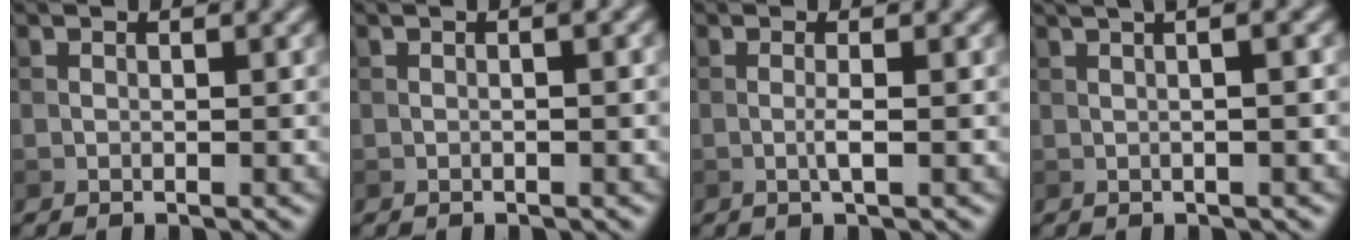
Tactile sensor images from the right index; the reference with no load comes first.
{"total": 1.1, "force": [0.1, 0.2, 1.1], "torque": [-0.018, 0.000, -0.003]}
{"total": 1.2, "force": [-0.2, 0.1, 1.2], "torque": [-0.025, 0.000, -0.007]}
{"total": 7.4, "force": [2.6, 3.5, 6.0], "torque": [-0.029, 0.044, -0.001]}